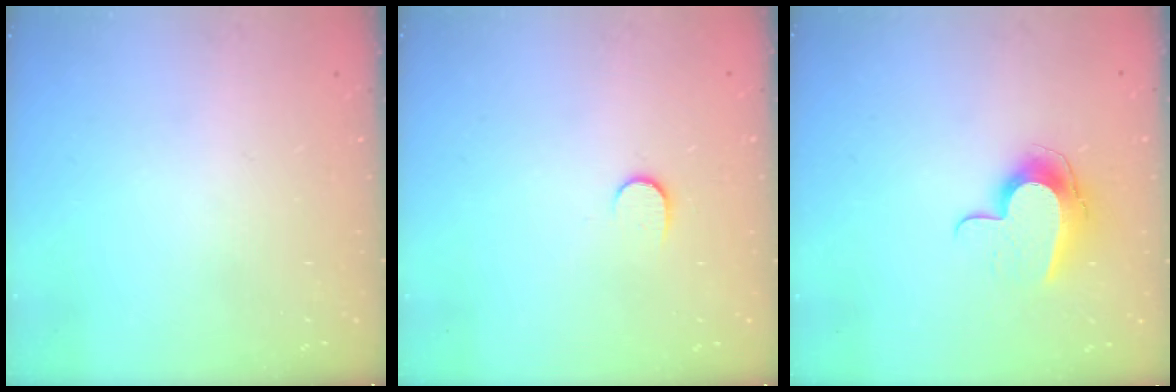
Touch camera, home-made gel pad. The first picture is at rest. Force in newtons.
{"total": 5.2, "press": 5.2, "slide": 0.5}
{"total": 11.8, "press": 11.7, "slide": 0.7}